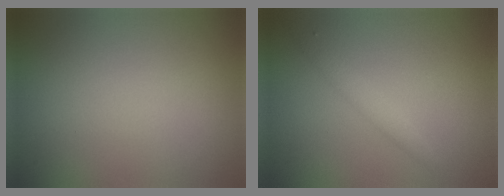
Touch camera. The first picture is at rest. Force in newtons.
{"total": 1.7, "press": 1.7, "slide": 0.0}